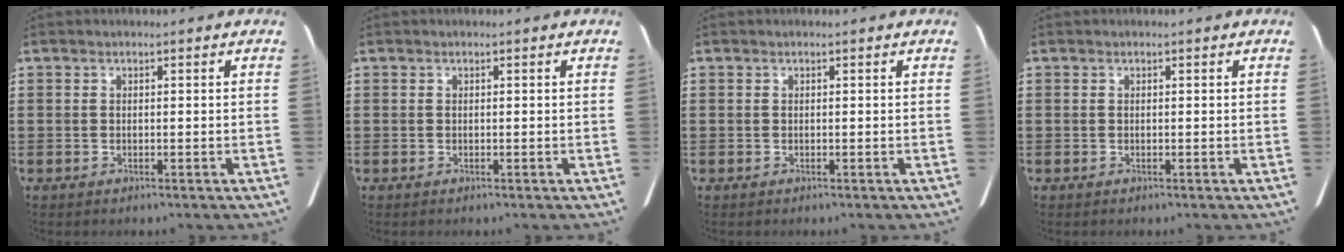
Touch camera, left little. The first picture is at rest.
{"total": 0.0}
{"total": 0.0}
{"total": 0.0}